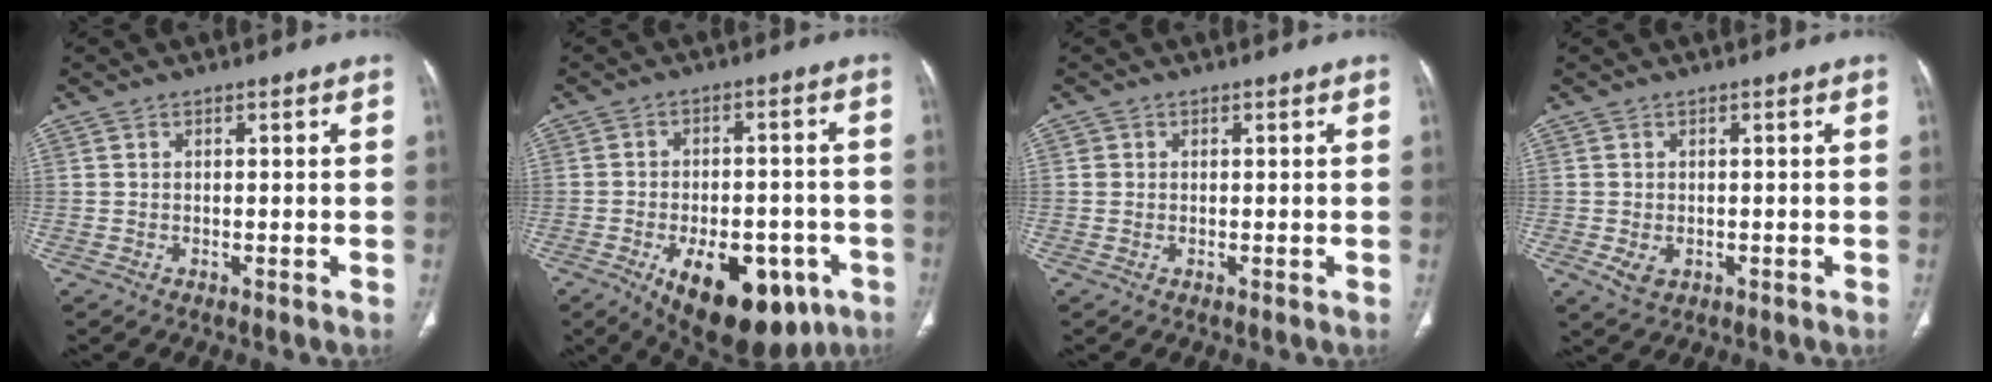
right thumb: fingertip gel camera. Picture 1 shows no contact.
{"total": 18.6, "force": [-8.4, 9.8, 13.4], "torque": [-0.159, 0.019, -0.103]}
{"total": 0.7, "force": [0.1, 0.7, 0.1], "torque": [0.004, 0.003, 0.002]}
{"total": 2.8, "force": [-0.7, 2.1, 1.7], "torque": [-0.030, -0.004, -0.002]}